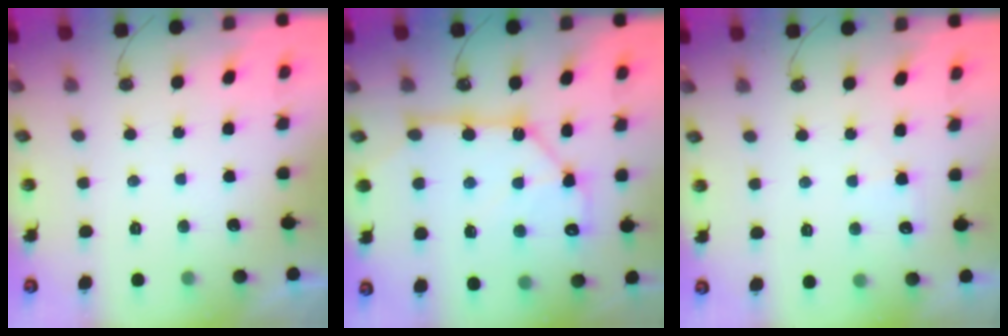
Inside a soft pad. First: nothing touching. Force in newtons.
{"total": 14.4, "press": 14.4, "slide": 1.0}
{"total": 3.9, "press": 3.9, "slide": 0.4}